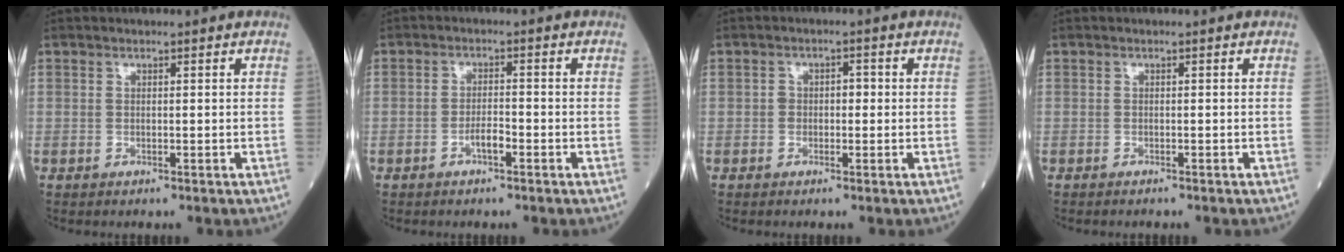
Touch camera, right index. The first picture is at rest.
{"total": 2.4, "force": [-1.3, 0.6, 1.9], "torque": [-0.030, 0.004, -0.025]}
{"total": 2.3, "force": [-0.1, 1.5, 1.7], "torque": [-0.023, 0.015, -0.004]}
{"total": 1.2, "force": [-1.1, 0.1, 0.4], "torque": [-0.008, -0.002, -0.014]}